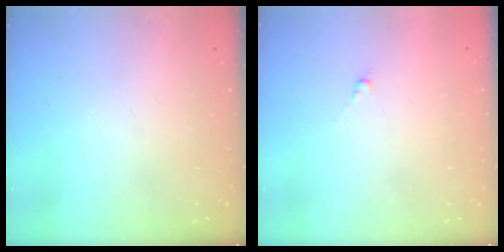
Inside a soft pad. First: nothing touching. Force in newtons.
{"total": 0.0}